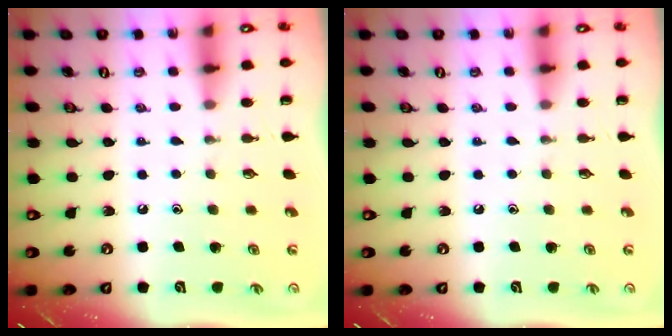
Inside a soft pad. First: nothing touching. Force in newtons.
{"total": 0.0}